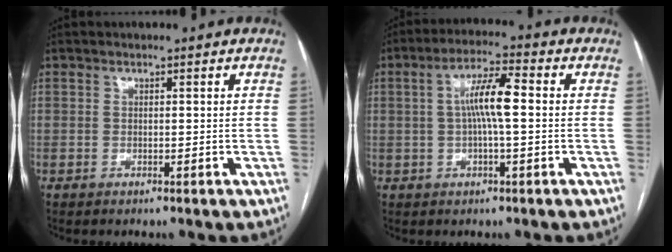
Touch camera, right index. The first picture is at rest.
{"total": 7.1, "force": [0.4, 0.9, 7.0], "torque": [-0.134, 0.017, 0.002]}